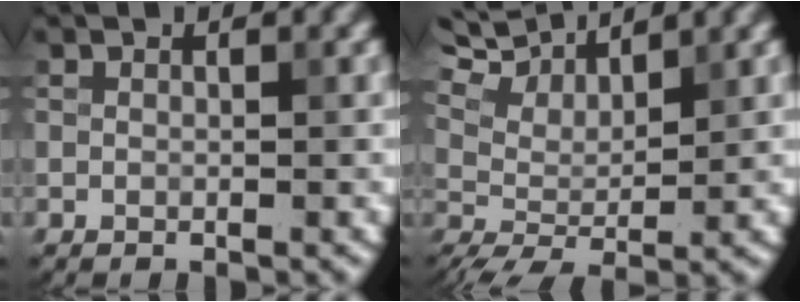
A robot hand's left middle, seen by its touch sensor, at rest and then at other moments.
{"total": 7.5, "force": [5.7, 2.1, 4.3], "torque": [-0.107, 0.019, 0.093]}